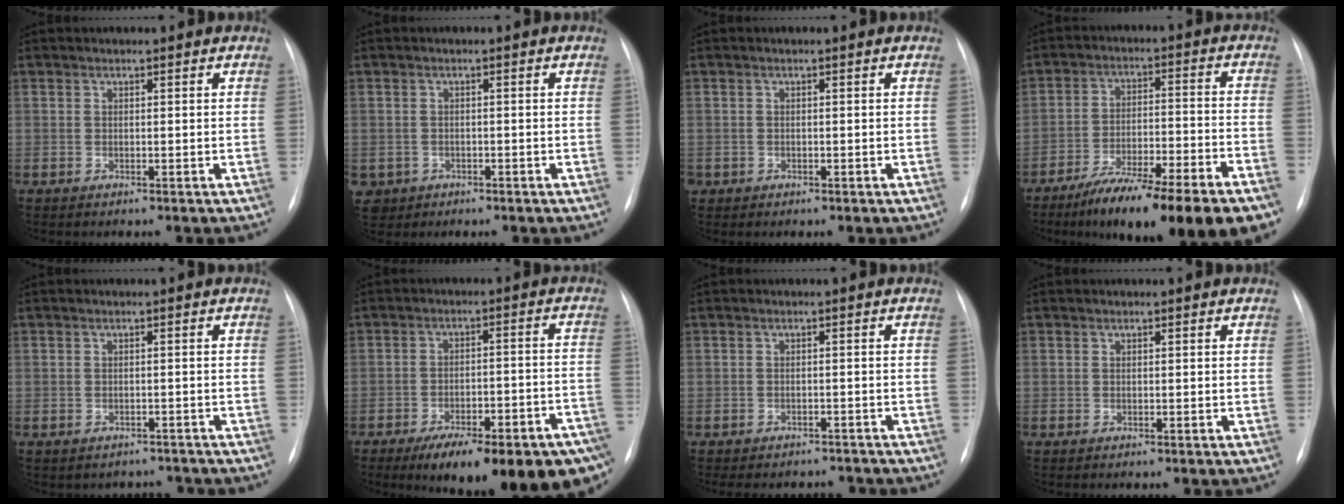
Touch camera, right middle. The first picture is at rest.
{"total": 5.3, "force": [-2.3, 4.7, 0.7], "torque": [-0.019, 0.006, -0.032]}
{"total": 0.7, "force": [-0.3, 0.7, 0.1], "torque": [-0.001, 0.005, -0.002]}
{"total": 21.2, "force": [-15.4, 2.5, 14.4], "torque": [-0.167, -0.002, -0.240]}
{"total": 3.3, "force": [-2.8, 1.7, -0.4], "torque": [0.006, 0.017, -0.035]}
{"total": 21.0, "force": [-14.0, 5.7, 14.5], "torque": [-0.138, 0.018, -0.188]}
{"total": 9.3, "force": [-8.3, 3.6, 2.1], "torque": [-0.031, 0.009, -0.096]}
{"total": 0.0}